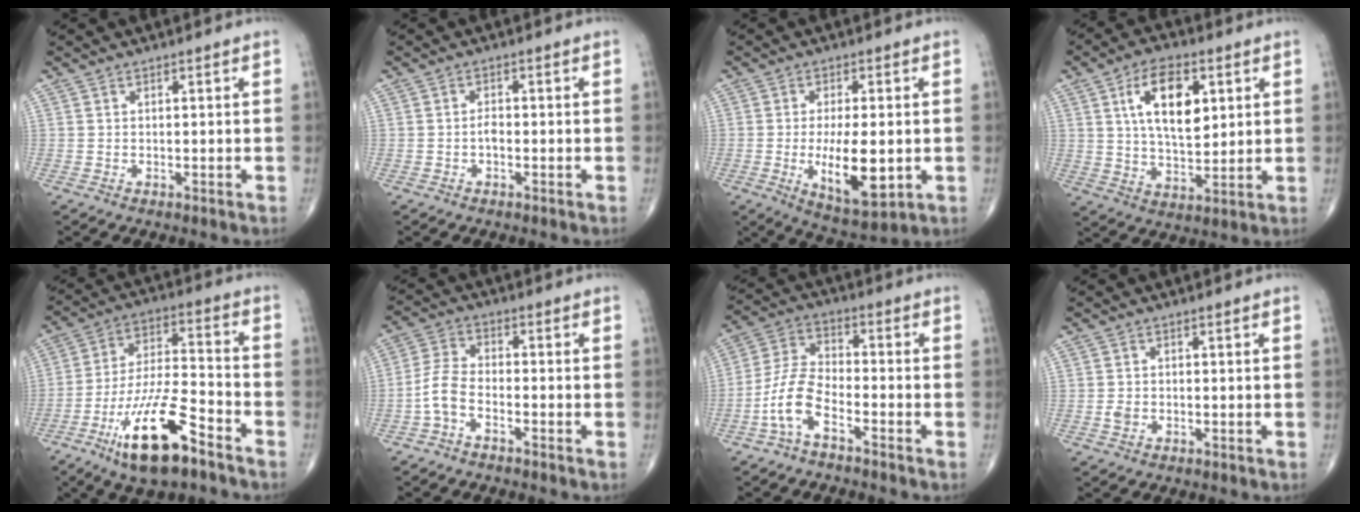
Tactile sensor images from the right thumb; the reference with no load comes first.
{"total": 1.5, "force": [-0.5, 0.8, 1.1], "torque": [-0.016, 0.003, -0.011]}
{"total": 12.0, "force": [-1.9, 4.7, 10.9], "torque": [-0.168, -0.019, -0.020]}
{"total": 12.9, "force": [4.1, 6.6, 10.3], "torque": [-0.158, -0.015, 0.073]}
{"total": 17.1, "force": [-9.8, 5.1, 13.0], "torque": [-0.238, 0.057, -0.175]}
{"total": 5.3, "force": [-2.6, 2.5, 3.9], "torque": [-0.086, 0.028, -0.060]}
{"total": 8.3, "force": [-4.4, 3.3, 6.2], "torque": [-0.134, 0.039, -0.095]}
{"total": 1.5, "force": [-0.3, 1.2, 0.9], "torque": [-0.013, 0.002, -0.005]}